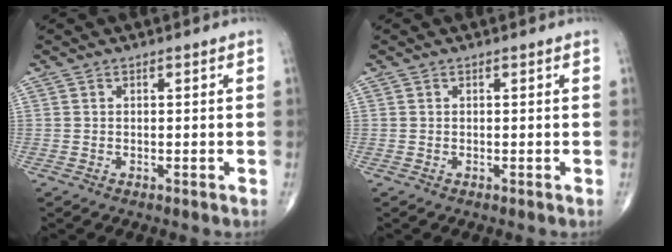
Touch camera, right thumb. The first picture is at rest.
{"total": 0.0}